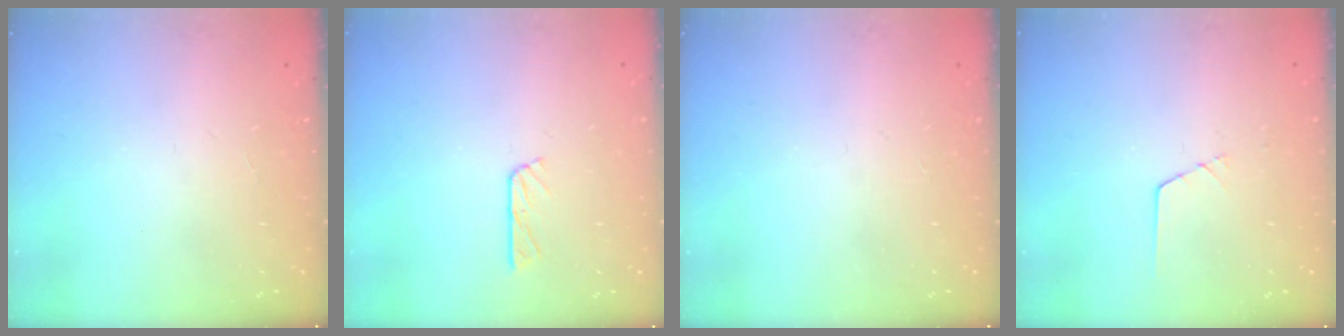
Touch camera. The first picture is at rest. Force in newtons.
{"total": 4.6, "press": 4.5, "slide": 0.5}
{"total": 0.0}
{"total": 1.4, "press": 1.4, "slide": 0.1}